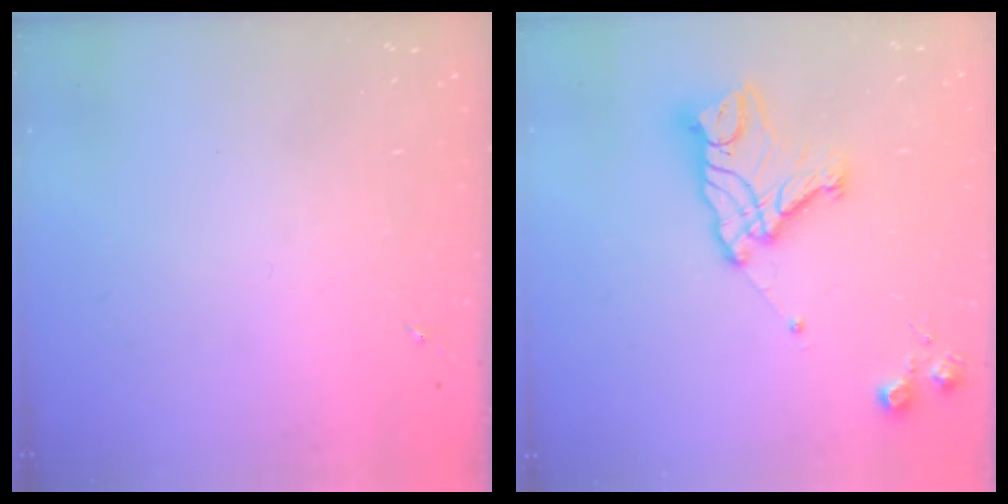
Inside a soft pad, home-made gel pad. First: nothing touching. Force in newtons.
{"total": 15.7, "press": 15.6, "slide": 1.3}